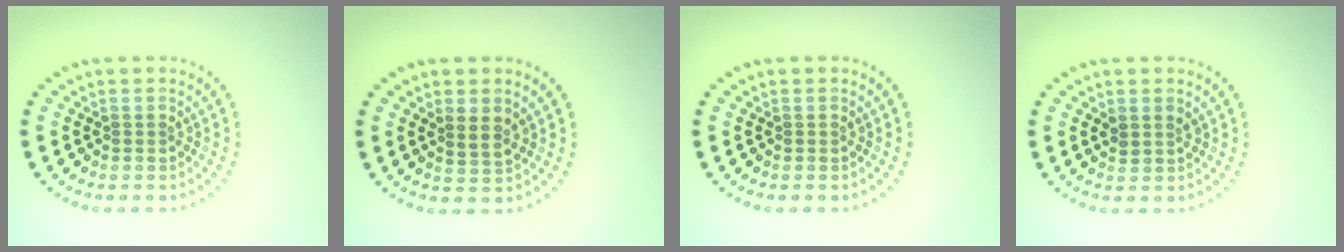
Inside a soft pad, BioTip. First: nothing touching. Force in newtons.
{"total": 1.5, "press": 1.4, "slide": 0.7}
{"total": 0.0}
{"total": 1.0, "press": 0.9, "slide": 0.5}